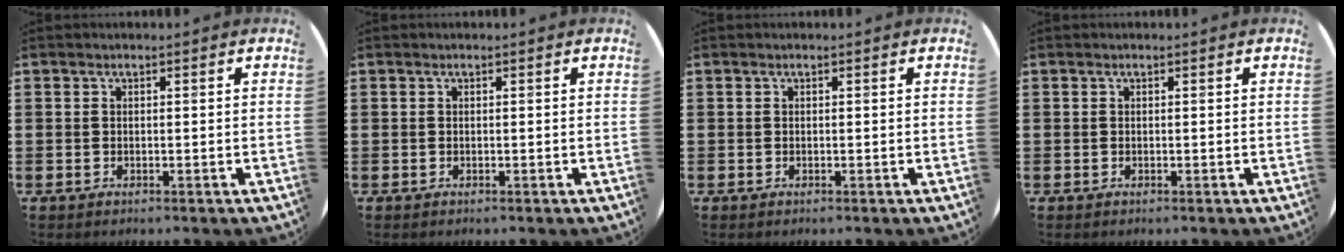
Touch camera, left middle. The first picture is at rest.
{"total": 0.0}
{"total": 0.0}
{"total": 0.0}